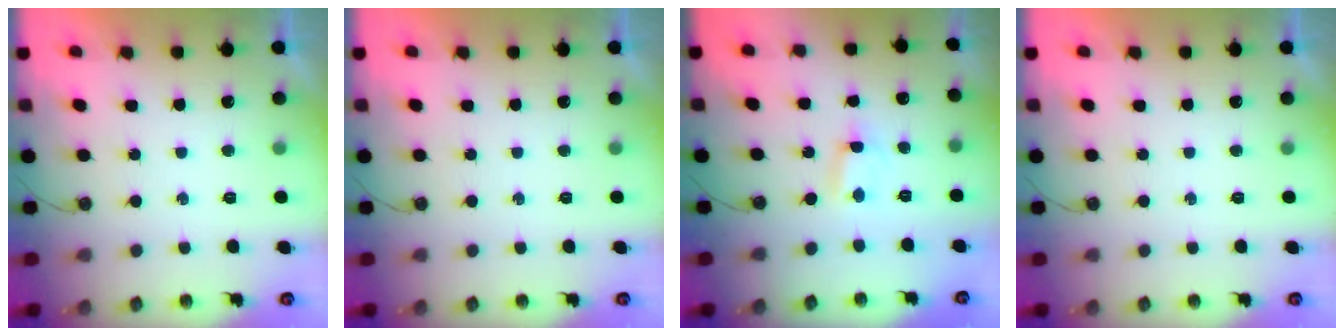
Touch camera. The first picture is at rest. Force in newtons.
{"total": 0.0}
{"total": 0.6, "press": 0.4, "slide": 0.4}
{"total": 0.0}